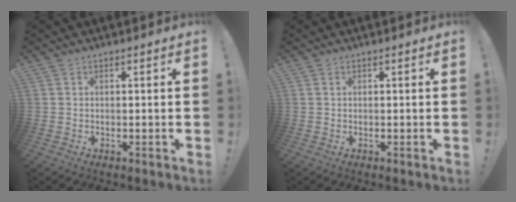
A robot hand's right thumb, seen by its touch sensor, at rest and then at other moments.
{"total": 0.0}